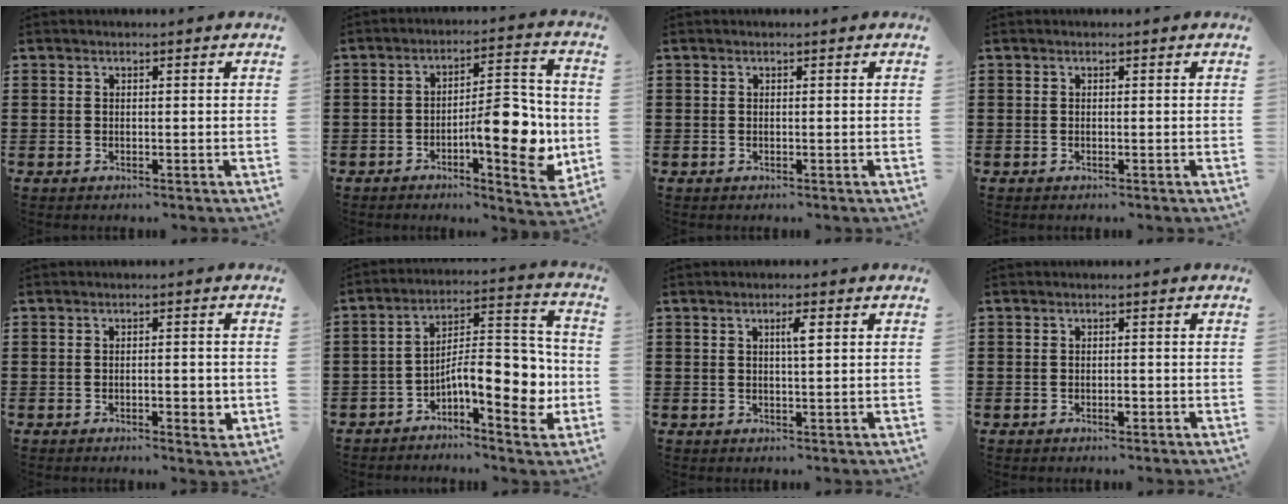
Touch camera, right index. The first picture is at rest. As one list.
[{"total": 10.6, "force": [-2.4, 3.6, 9.6], "torque": [-0.108, -0.007, -0.046]}, {"total": 0.0}, {"total": 0.0}, {"total": 3.2, "force": [-0.8, 0.8, 2.9], "torque": [-0.040, -0.001, -0.016]}, {"total": 11.5, "force": [-2.9, 4.4, 10.2], "torque": [-0.131, -0.006, -0.056]}, {"total": 2.6, "force": [0.8, 0.4, 2.4], "torque": [-0.047, 0.005, 0.010]}, {"total": 1.2, "force": [-0.5, 0.5, 1.0], "torque": [-0.020, -0.004, -0.009]}]